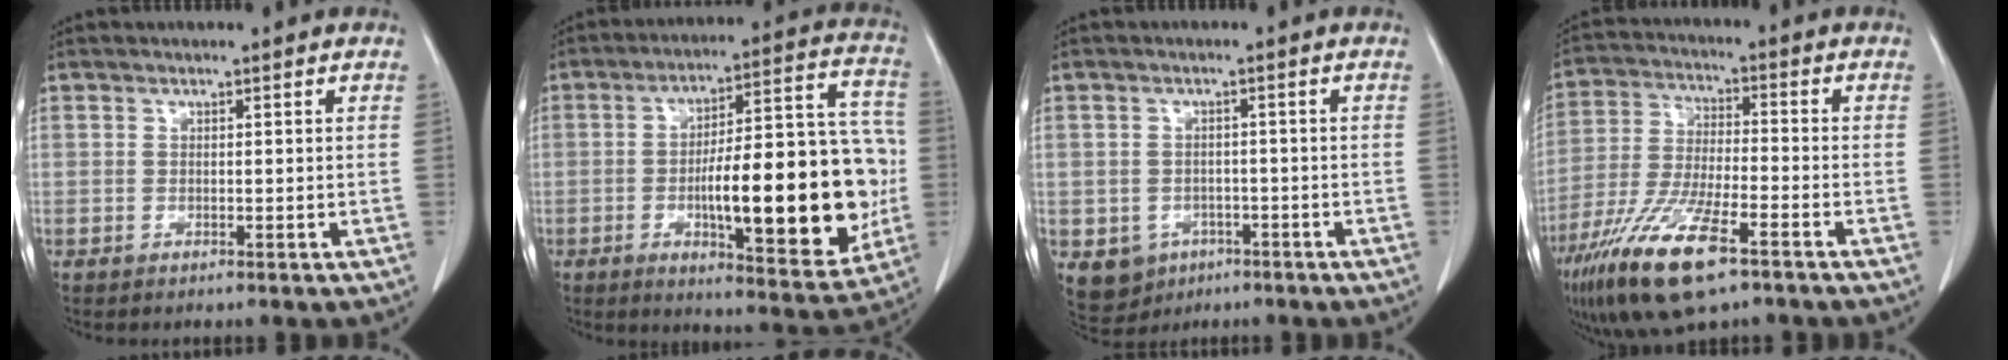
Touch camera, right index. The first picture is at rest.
{"total": 23.8, "force": [-3.6, 6.2, 22.7], "torque": [-0.277, 0.027, -0.038]}
{"total": 5.9, "force": [-2.7, 5.1, 1.5], "torque": [-0.025, 0.004, -0.031]}
{"total": 14.4, "force": [-8.6, 3.0, 11.1], "torque": [-0.228, -0.029, -0.155]}